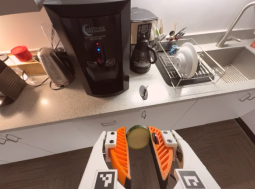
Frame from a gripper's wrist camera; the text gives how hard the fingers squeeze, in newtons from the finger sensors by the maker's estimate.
{"total": 10.4, "left": 10.4, "right": 10.5}